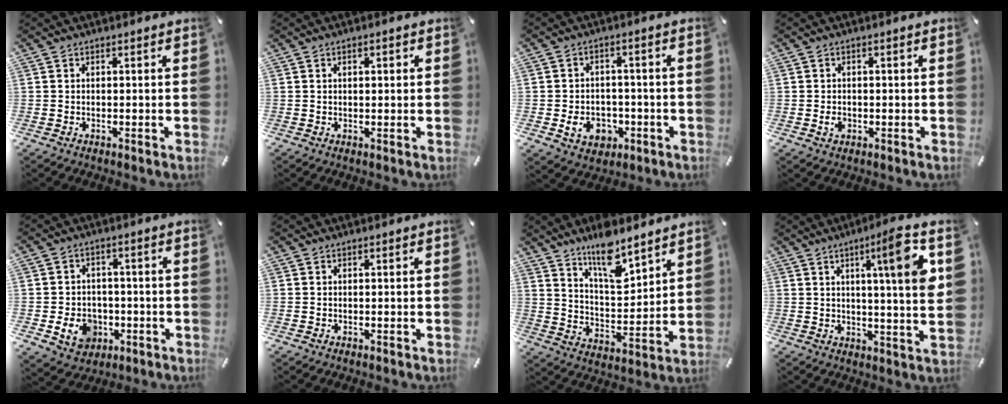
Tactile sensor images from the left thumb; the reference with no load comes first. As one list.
[{"total": 1.5, "force": [0.3, 0.8, 1.2], "torque": [-0.024, 0.006, 0.004]}, {"total": 7.7, "force": [-2.2, 6.2, 3.8], "torque": [-0.068, 0.011, -0.037]}, {"total": 2.0, "force": [-0.5, 1.5, 1.3], "torque": [-0.024, 0.004, -0.009]}, {"total": 8.7, "force": [-2.5, 7.3, 4.0], "torque": [-0.078, 0.017, -0.044]}, {"total": 0.0}, {"total": 12.4, "force": [9.8, 4.6, 5.9], "torque": [-0.099, -0.065, 0.176]}, {"total": 13.3, "force": [5.0, 0.9, 12.2], "torque": [-0.189, -0.012, 0.068]}]